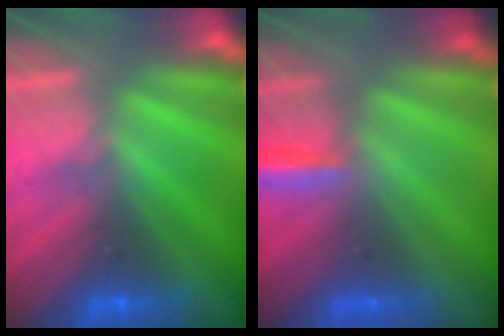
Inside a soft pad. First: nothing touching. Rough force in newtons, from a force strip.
{"total": 3.1}